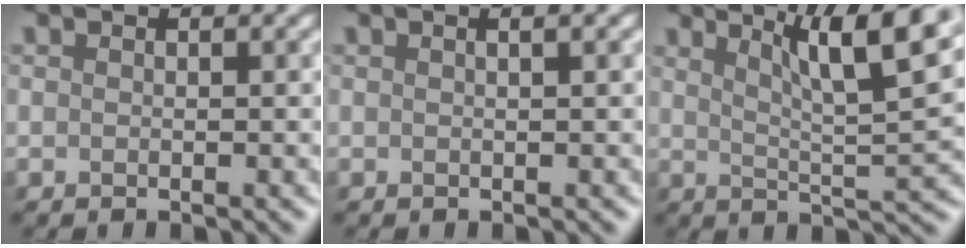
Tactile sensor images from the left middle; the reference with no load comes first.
{"total": 2.5, "force": [1.1, 1.2, 1.9], "torque": [-0.002, 0.006, -0.010]}
{"total": 10.5, "force": [5.3, 2.4, 8.7], "torque": [-0.099, 0.017, 0.075]}